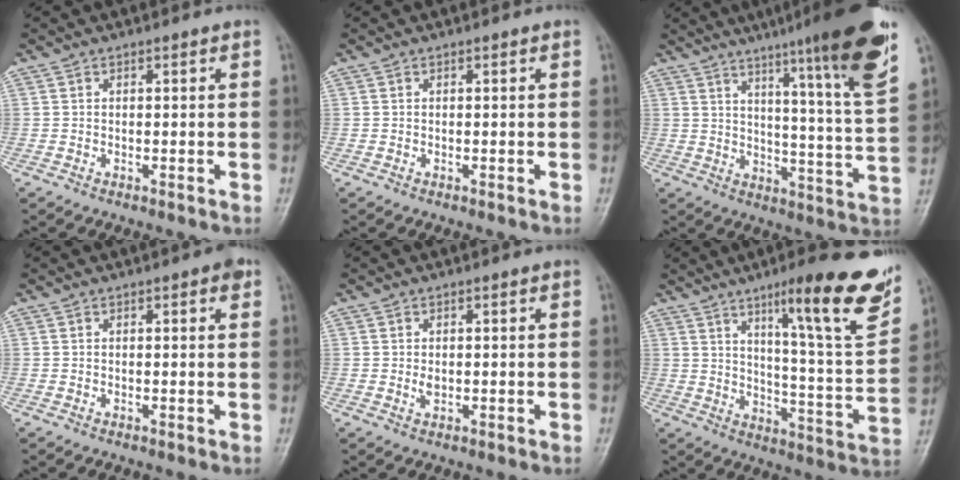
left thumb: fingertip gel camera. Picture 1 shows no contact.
{"total": 0.0}
{"total": 20.3, "force": [13.2, 0.4, 15.5], "torque": [-0.205, -0.067, 0.177]}
{"total": 1.8, "force": [0.9, 0.6, 1.5], "torque": [-0.017, 0.000, 0.008]}
{"total": 1.5, "force": [0.2, 0.9, 1.2], "torque": [-0.016, -0.003, 0.005]}
{"total": 21.2, "force": [12.3, 3.0, 17.0], "torque": [-0.207, -0.057, 0.181]}